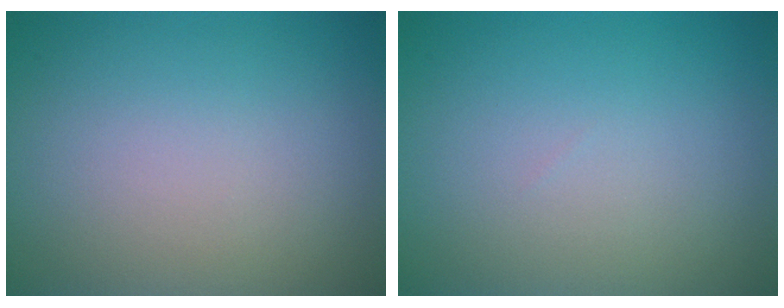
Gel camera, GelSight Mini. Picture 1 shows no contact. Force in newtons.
{"total": 0.0}